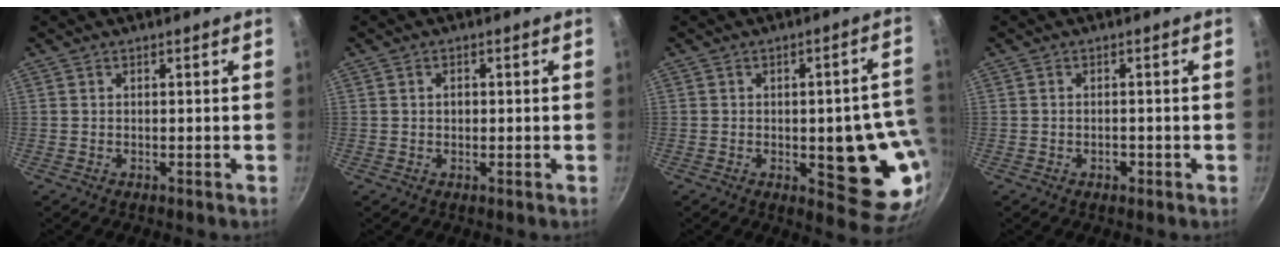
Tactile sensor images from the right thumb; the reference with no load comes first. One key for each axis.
{"total": 1.5, "fx": 0.2, "fy": 1.1, "fz": 1.0, "tx": -0.014, "ty": 0.004, "tz": 0.002}
{"total": 16.2, "fx": -2.5, "fy": 6.8, "fz": 14.5, "tx": -0.111, "ty": 0.001, "tz": -0.030}
{"total": 1.5, "fx": -0.7, "fy": 1.0, "fz": 0.9, "tx": -0.011, "ty": 0.005, "tz": -0.010}